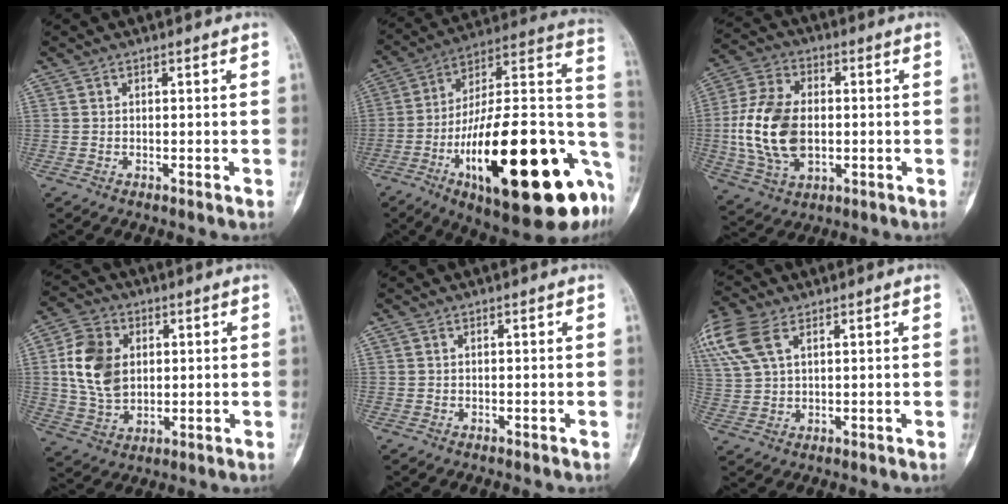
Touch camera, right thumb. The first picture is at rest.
{"total": 36.6, "force": [-11.7, 12.1, 32.5], "torque": [-0.415, 0.043, -0.176]}
{"total": 16.5, "force": [-0.8, 10.7, 12.5], "torque": [-0.239, 0.010, -0.008]}
{"total": 12.5, "force": [2.1, 9.2, 8.2], "torque": [-0.133, -0.001, 0.043]}
{"total": 0.0}
{"total": 13.4, "force": [6.6, 7.6, 8.8], "torque": [-0.226, 0.013, 0.131]}